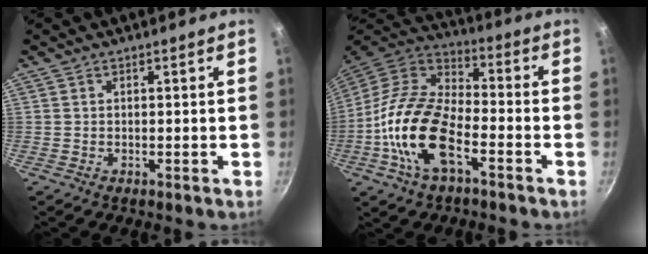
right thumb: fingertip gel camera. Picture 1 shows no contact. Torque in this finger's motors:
{"motor_torque": [-0.53, 0.99, 1.69, -1.08, 0.27]}